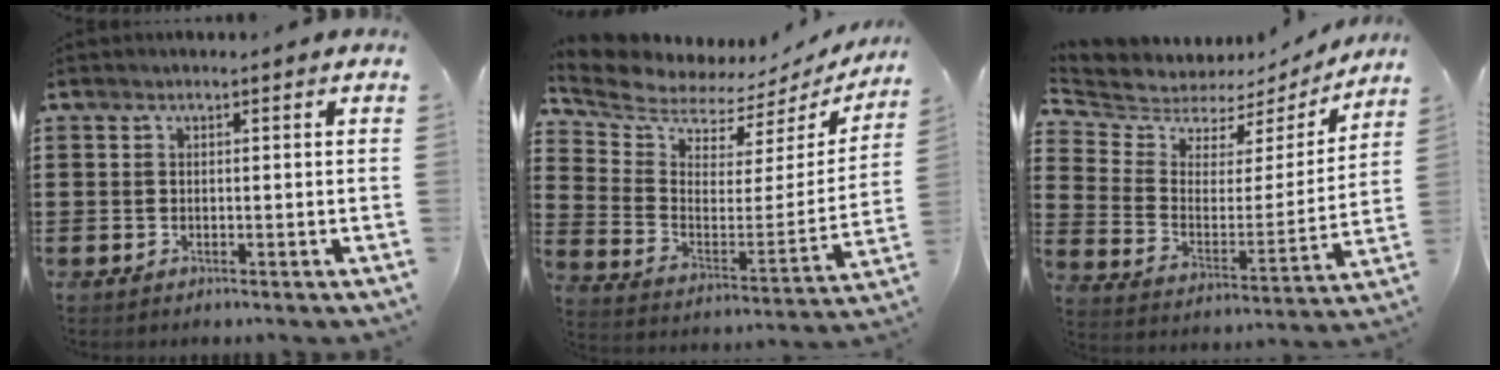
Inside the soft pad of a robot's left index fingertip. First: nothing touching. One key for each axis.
{"total": 5.7, "fx": 5.5, "fy": 1.5, "fz": 0.4, "tx": -0.048, "ty": -0.056, "tz": 0.091}
{"total": 5.0, "fx": 4.6, "fy": 2.0, "fz": 0.1, "tx": -0.039, "ty": -0.037, "tz": 0.074}